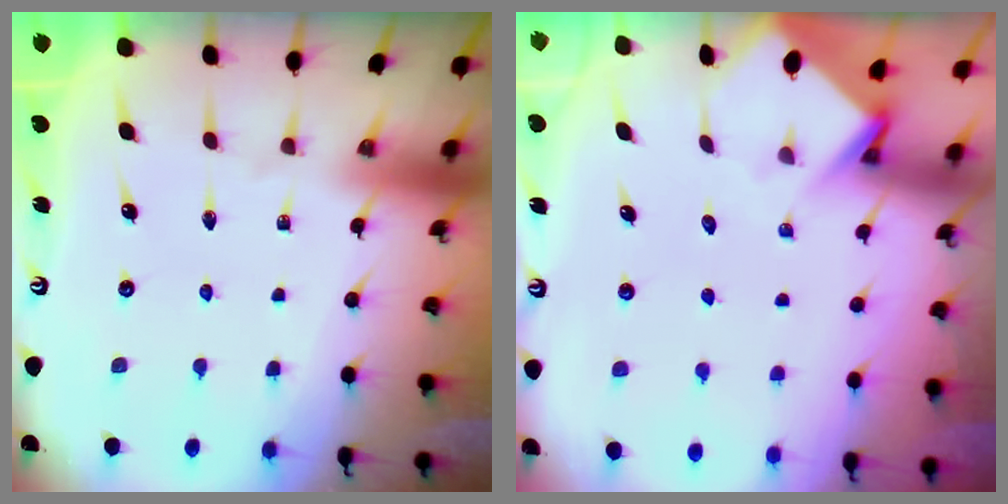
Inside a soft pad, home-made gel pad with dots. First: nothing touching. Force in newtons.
{"total": 3.6, "press": 3.5, "slide": 0.3}